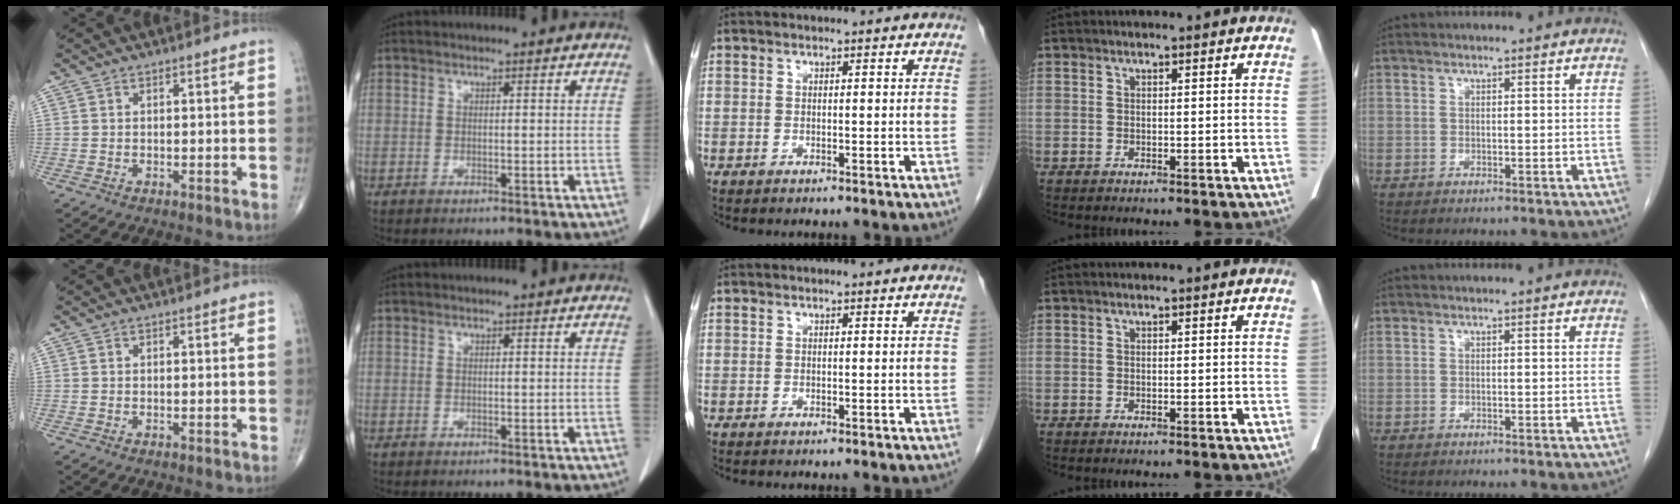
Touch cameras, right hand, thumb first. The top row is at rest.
{}